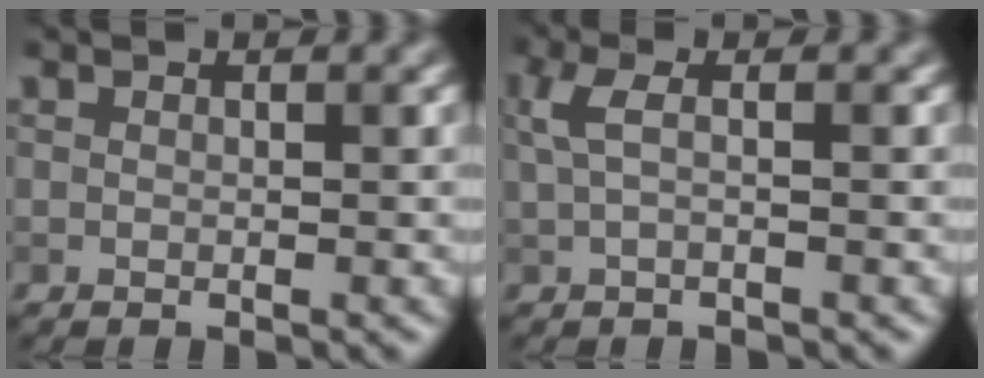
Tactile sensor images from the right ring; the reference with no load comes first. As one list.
[{"total": 2.2, "force": [0.5, 0.5, 2.1], "torque": [-0.046, 0.007, 0.006]}]